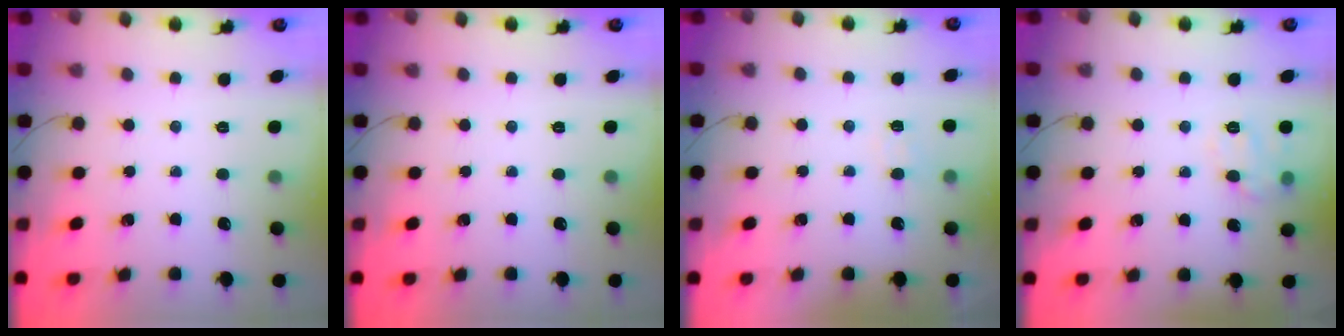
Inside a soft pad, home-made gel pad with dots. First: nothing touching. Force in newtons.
{"total": 0.0}
{"total": 4.9, "press": 4.7, "slide": 1.3}
{"total": 8.9, "press": 8.9, "slide": 0.5}